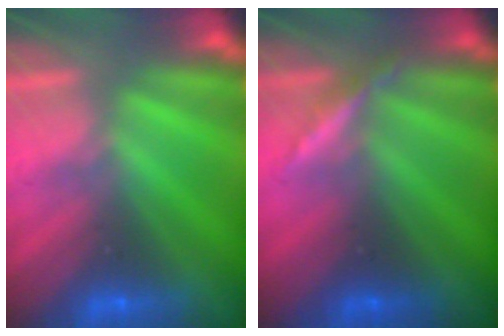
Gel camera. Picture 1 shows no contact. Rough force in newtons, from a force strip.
{"total": 3.1}